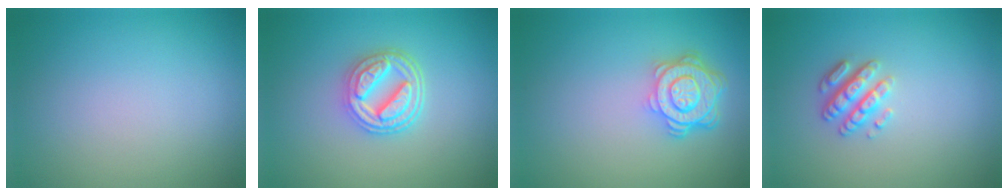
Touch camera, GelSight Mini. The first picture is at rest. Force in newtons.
{"total": 4.6, "press": 3.7, "slide": 2.7}
{"total": 4.7, "press": 3.6, "slide": 3.1}
{"total": 2.8, "press": 2.5, "slide": 1.0}